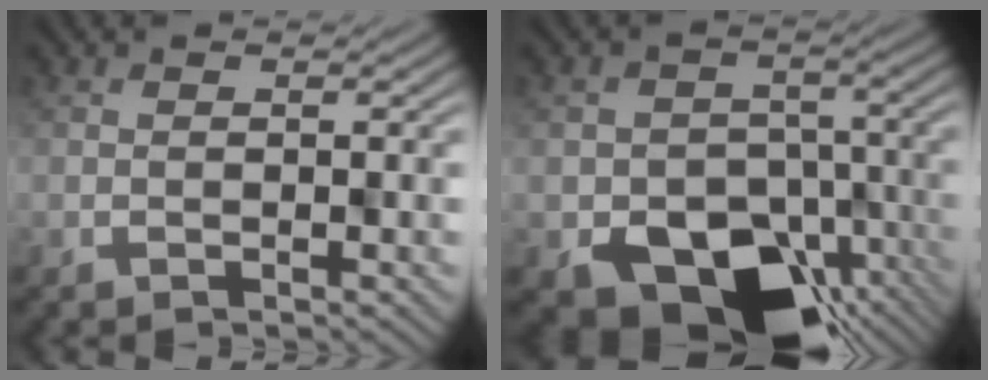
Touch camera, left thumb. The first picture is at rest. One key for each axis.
{"total": 15.0, "fx": -7.5, "fy": 10.1, "fz": 8.1, "tx": -0.127, "ty": -0.044, "tz": -0.097}